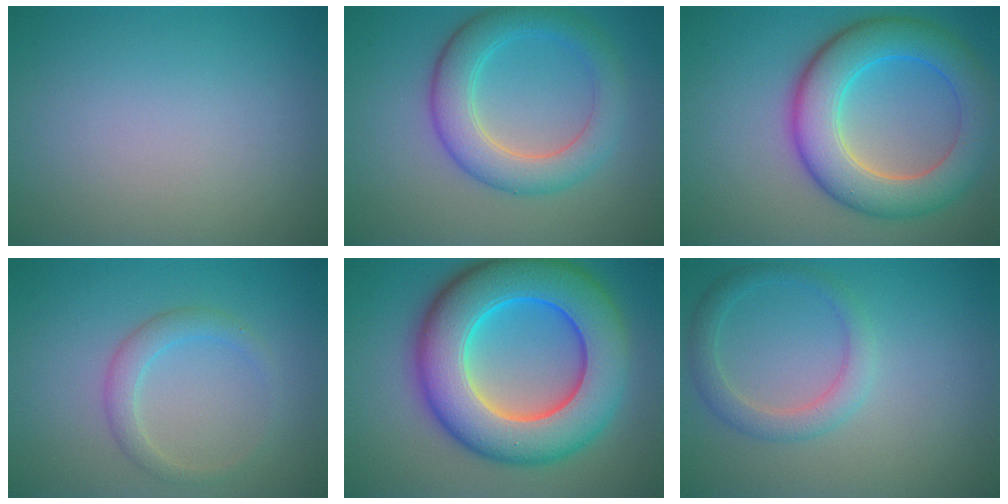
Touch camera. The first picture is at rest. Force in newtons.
{"total": 5.4, "press": 5.4, "slide": 0.1}
{"total": 8.3, "press": 8.3, "slide": 0.1}
{"total": 2.1, "press": 2.1, "slide": 0.2}
{"total": 13.3, "press": 13.3, "slide": 0.2}
{"total": 2.6, "press": 2.6, "slide": 0.2}